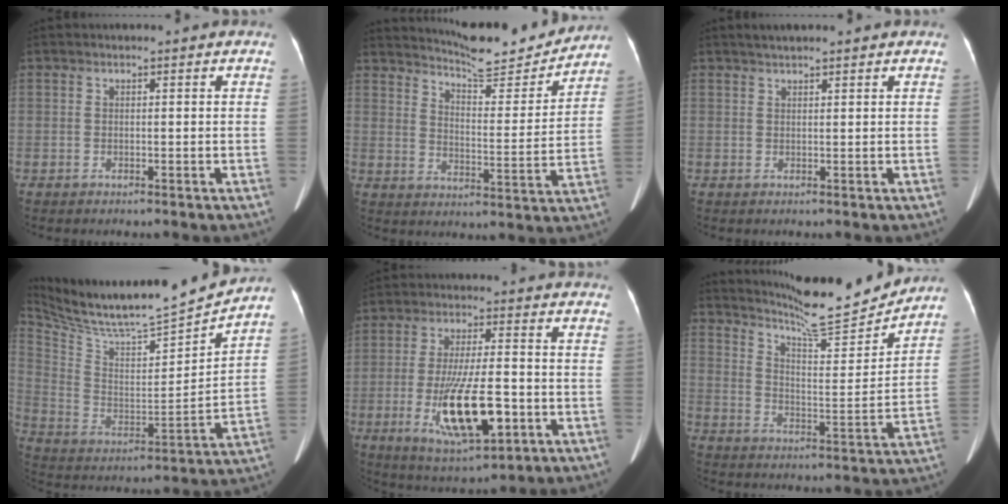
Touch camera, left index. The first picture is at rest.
{"total": 13.4, "force": [12.9, 0.9, 3.6], "torque": [-0.058, -0.028, 0.179]}
{"total": 1.5, "force": [1.0, 0.3, 1.1], "torque": [-0.018, 0.017, 0.019]}
{"total": 18.9, "force": [17.7, -0.1, 6.5], "torque": [-0.140, -0.043, 0.297]}
{"total": 13.9, "force": [-4.9, 3.3, 12.6], "torque": [-0.236, -0.018, -0.072]}
{"total": 14.6, "force": [13.8, -0.1, 4.7], "torque": [-0.084, -0.030, 0.208]}